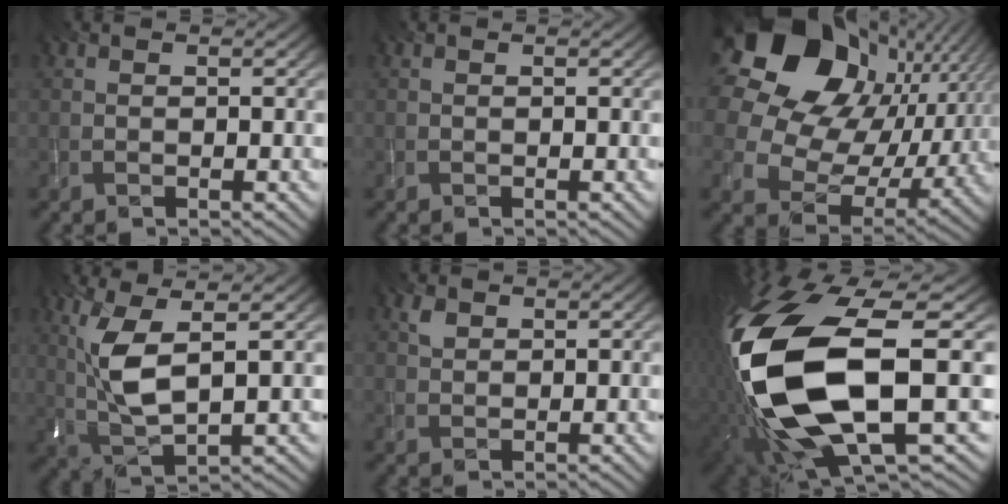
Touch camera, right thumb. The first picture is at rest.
{"total": 0.0}
{"total": 22.8, "force": [7.8, 16.7, 13.4], "torque": [-0.325, 0.021, 0.155]}
{"total": 8.3, "force": [1.9, 2.5, 7.7], "torque": [-0.180, 0.002, 0.042]}
{"total": 1.5, "force": [0.9, 1.0, 0.7], "torque": [-0.018, 0.003, 0.019]}
{"total": 19.1, "force": [-1.7, 8.2, 17.2], "torque": [-0.398, -0.049, -0.009]}